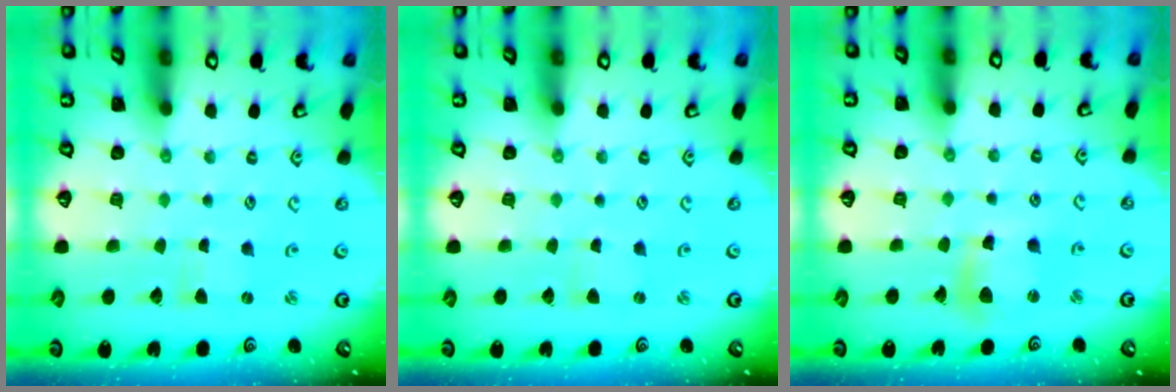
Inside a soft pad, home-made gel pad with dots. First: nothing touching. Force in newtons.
{"total": 1.4, "press": 1.4, "slide": 0.2}
{"total": 8.8, "press": 8.8, "slide": 1.0}